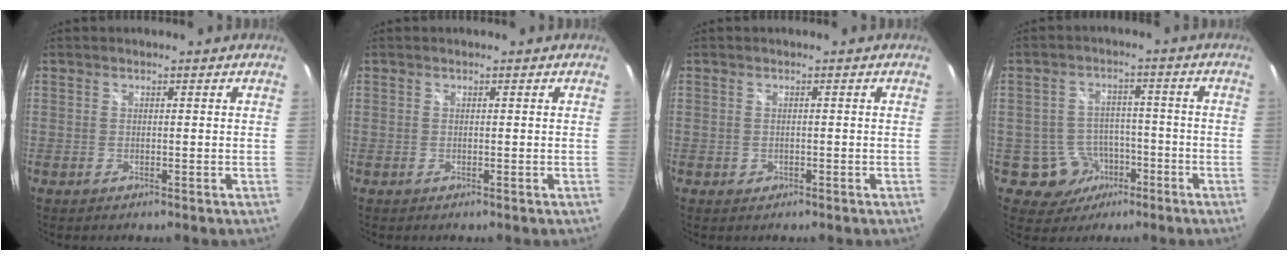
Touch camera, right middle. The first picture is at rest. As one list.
[{"total": 0.0}, {"total": 1.1, "force": [-0.5, 1.0, 0.3], "torque": [-0.005, -0.002, -0.005]}, {"total": 6.8, "force": [-3.5, 5.7, 0.9], "torque": [-0.029, 0.025, -0.040]}]